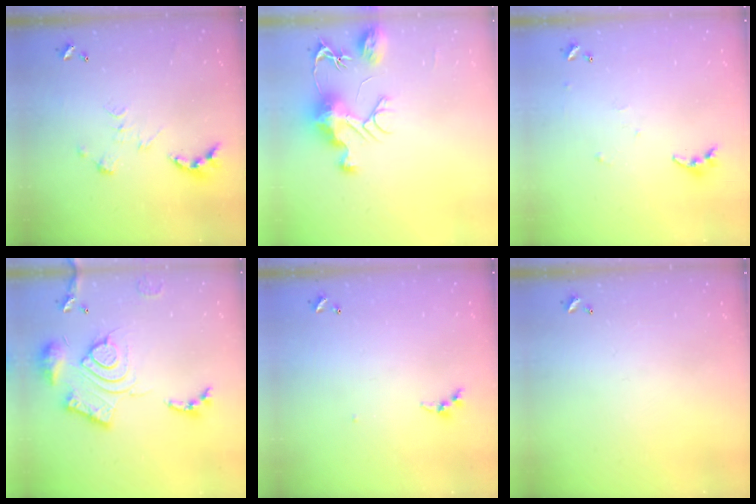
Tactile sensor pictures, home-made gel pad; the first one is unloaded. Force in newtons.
{"total": 11.9, "press": 11.8, "slide": 1.1}
{"total": 4.7, "press": 4.7, "slide": 0.5}
{"total": 20.0, "press": 19.9, "slide": 1.9}
{"total": 3.3, "press": 3.3, "slide": 0.5}
{"total": 0.0}